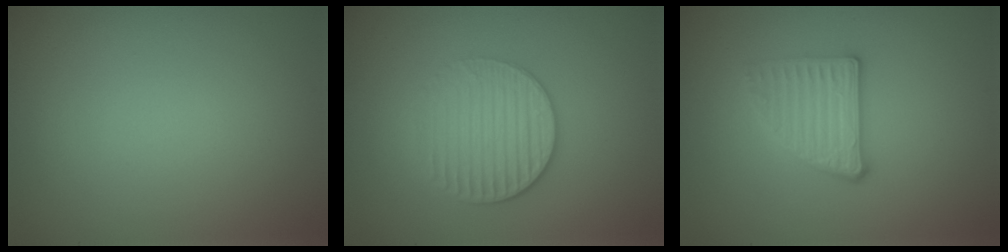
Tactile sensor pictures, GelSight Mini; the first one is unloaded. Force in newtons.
{"total": 3.0, "press": 2.7, "slide": 1.3}
{"total": 2.8, "press": 2.5, "slide": 1.2}